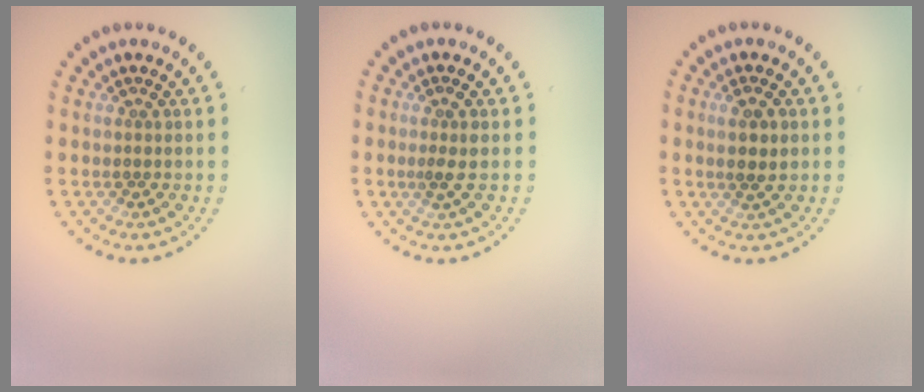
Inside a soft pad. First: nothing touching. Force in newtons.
{"total": 1.2, "press": 1.0, "slide": 0.7}
{"total": 2.3, "press": 2.2, "slide": 0.7}